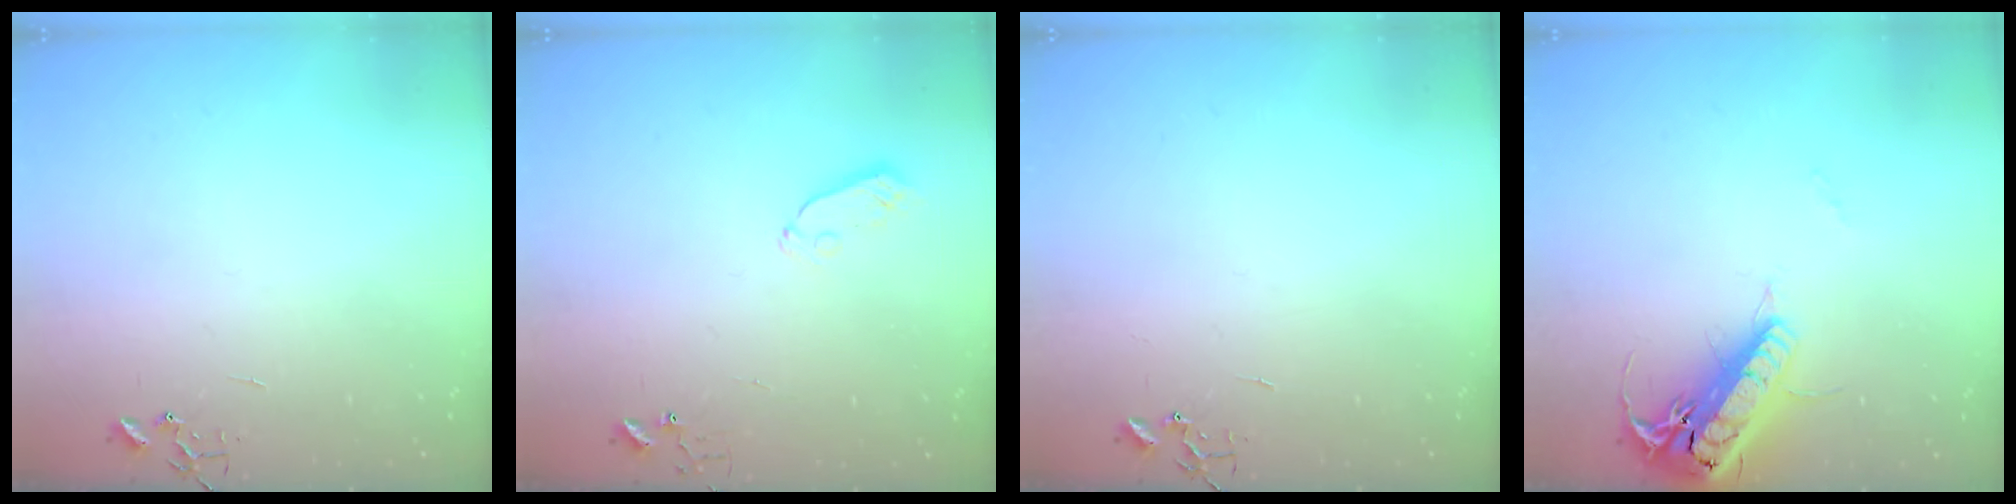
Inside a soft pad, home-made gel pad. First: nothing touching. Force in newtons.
{"total": 5.0, "press": 5.0, "slide": 0.4}
{"total": 0.0}
{"total": 19.2, "press": 18.9, "slide": 3.3}